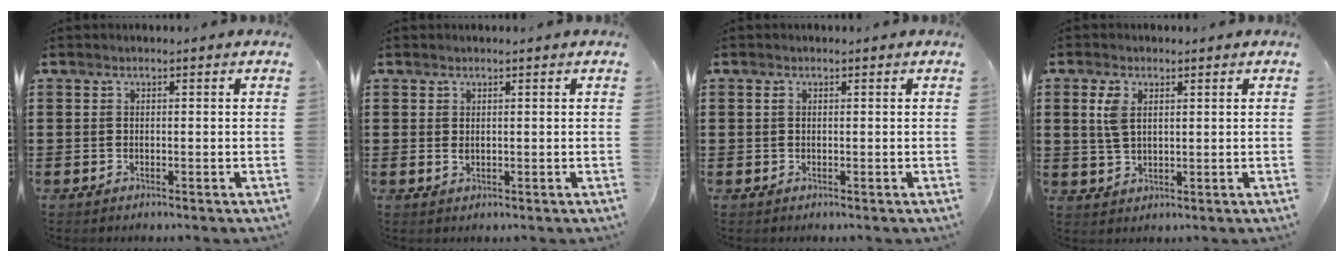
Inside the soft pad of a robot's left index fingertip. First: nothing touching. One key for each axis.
{"total": 0.9, "fx": 0.3, "fy": 0.4, "fz": 0.7, "tx": -0.014, "ty": 0.004, "tz": 0.004}
{"total": 0.7, "fx": 0.2, "fy": 0.3, "fz": 0.6, "tx": -0.013, "ty": 0.002, "tz": 0.004}
{"total": 4.0, "fx": 1.4, "fy": 2.2, "fz": 3.1, "tx": -0.070, "ty": 0.010, "tz": 0.023}